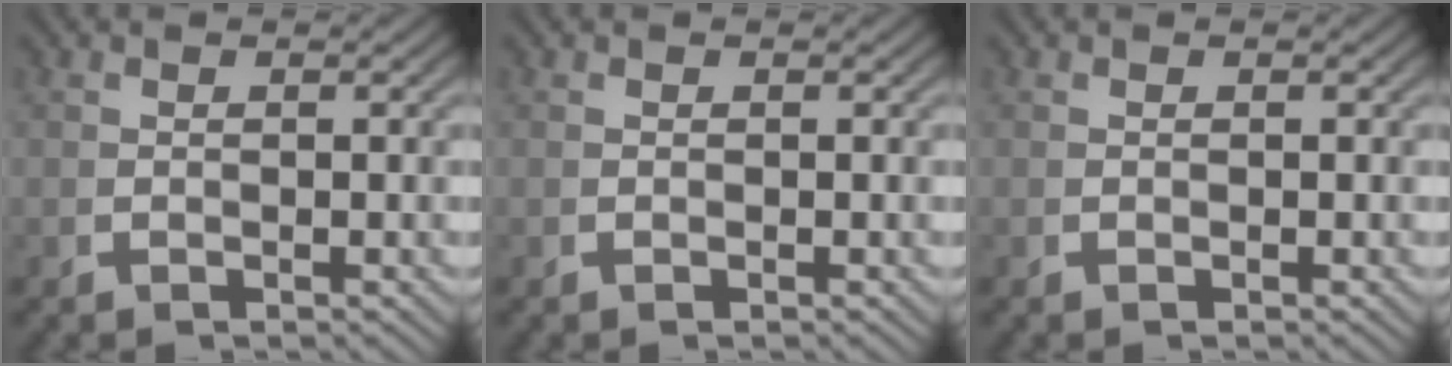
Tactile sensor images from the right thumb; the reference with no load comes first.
{"total": 0.0}
{"total": 0.0}